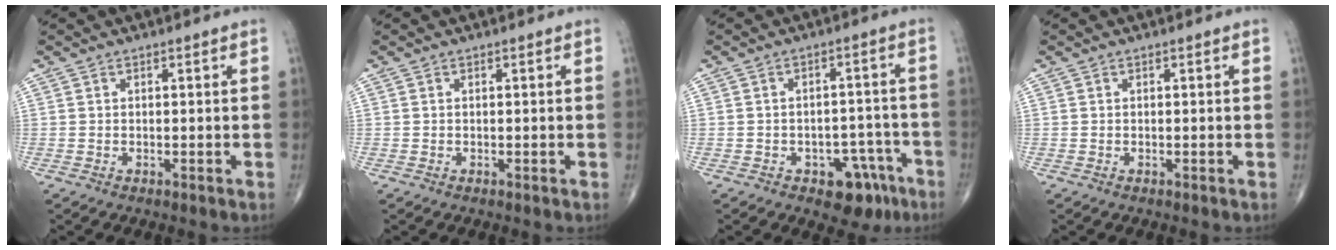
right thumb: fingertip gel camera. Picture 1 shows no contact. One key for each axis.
{"total": 0.0}
{"total": 8.2, "fx": -4.5, "fy": 4.9, "fz": 4.7, "tx": -0.027, "ty": 0.038, "tz": -0.053}
{"total": 0.0}